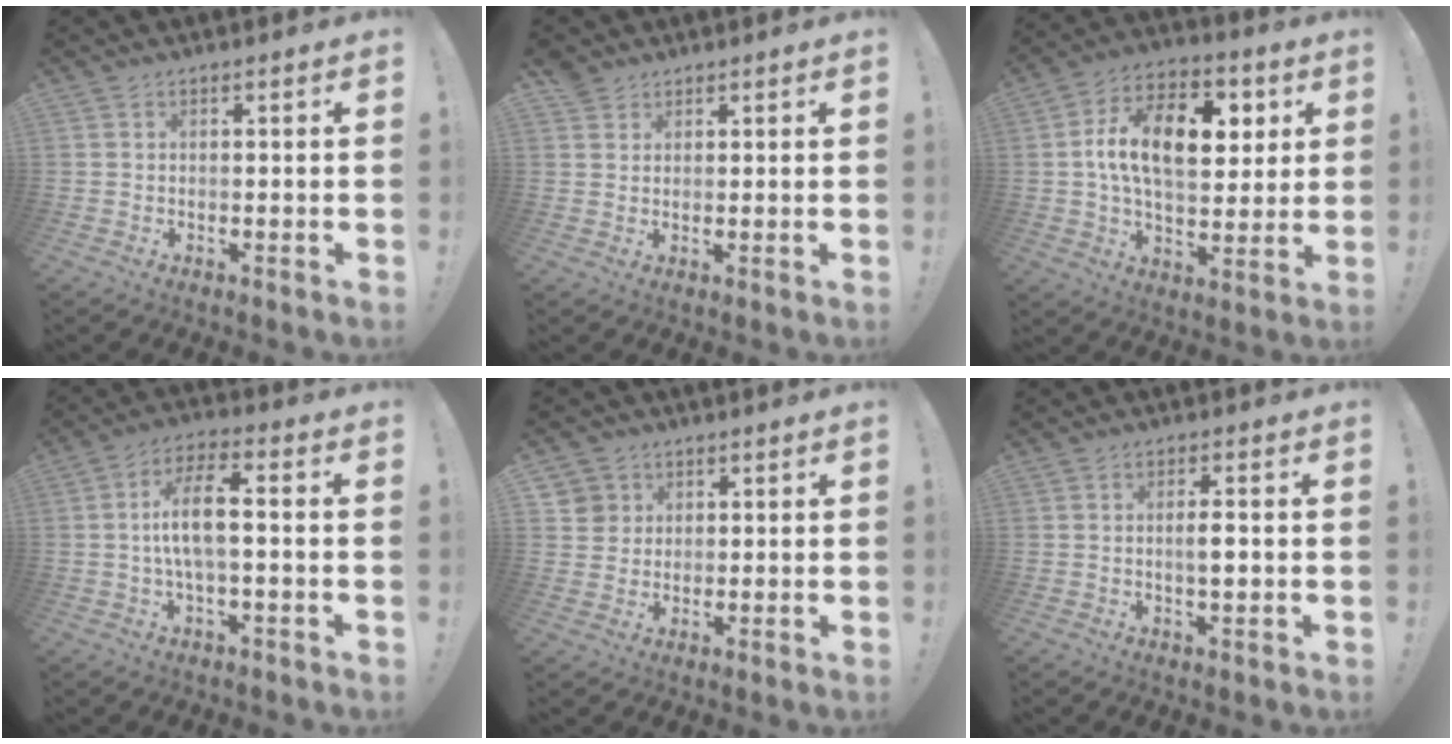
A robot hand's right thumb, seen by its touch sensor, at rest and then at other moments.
{"total": 3.2, "force": [2.4, 2.0, 0.5], "torque": [-0.006, -0.013, 0.045]}
{"total": 17.7, "force": [4.2, 10.3, 13.7], "torque": [-0.216, -0.007, 0.070]}
{"total": 10.2, "force": [-0.1, 3.4, 9.6], "torque": [-0.171, 0.006, -0.003]}
{"total": 4.5, "force": [1.8, 4.1, 0.5], "torque": [-0.005, -0.005, 0.034]}
{"total": 3.1, "force": [-0.2, 0.6, 3.0], "torque": [-0.037, -0.004, -0.009]}